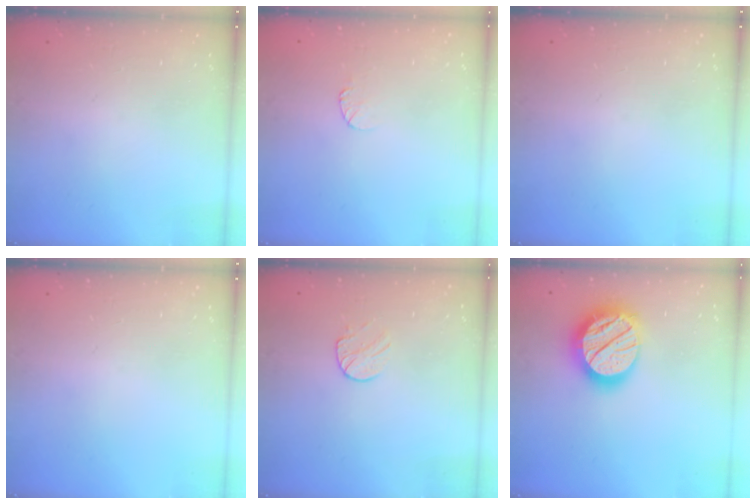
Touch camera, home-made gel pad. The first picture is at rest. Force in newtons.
{"total": 3.6, "press": 3.6, "slide": 0.4}
{"total": 0.0}
{"total": 0.0}
{"total": 6.7, "press": 6.7, "slide": 0.6}
{"total": 22.2, "press": 22.1, "slide": 2.0}